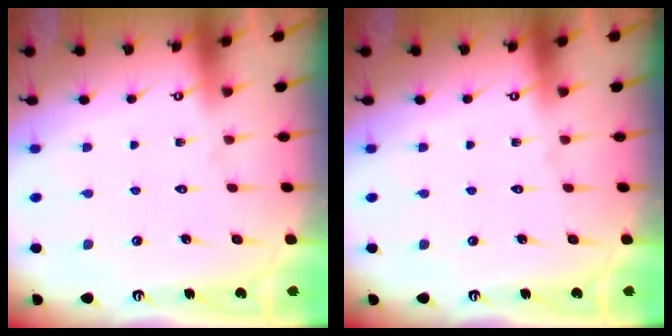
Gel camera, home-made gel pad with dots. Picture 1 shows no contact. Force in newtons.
{"total": 0.0}